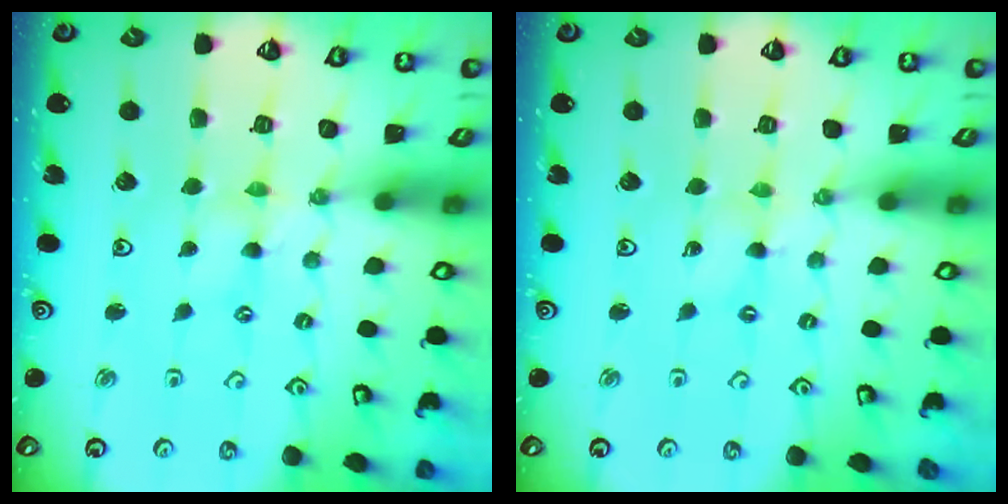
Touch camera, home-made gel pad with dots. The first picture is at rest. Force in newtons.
{"total": 0.0}